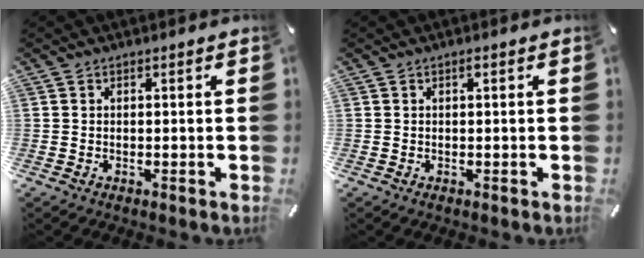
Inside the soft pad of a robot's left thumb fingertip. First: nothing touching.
{"total": 0.8, "force": [0.1, 0.3, 0.7], "torque": [-0.014, 0.002, 0.002]}